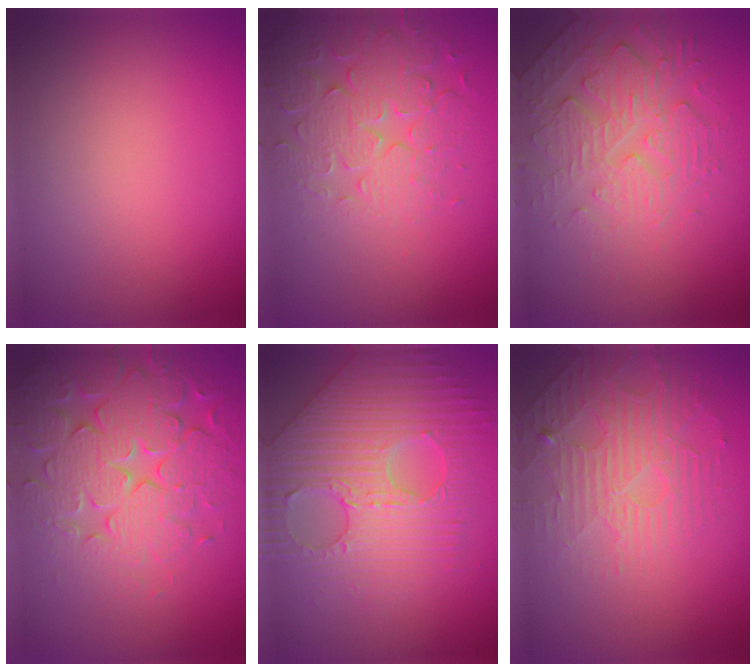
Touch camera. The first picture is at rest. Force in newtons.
{"total": 4.6, "press": 4.5, "slide": 0.8}
{"total": 4.8, "press": 3.6, "slide": 3.1}
{"total": 7.7, "press": 7.6, "slide": 1.6}
{"total": 7.3, "press": 6.1, "slide": 4.0}
{"total": 4.7, "press": 3.4, "slide": 3.2}